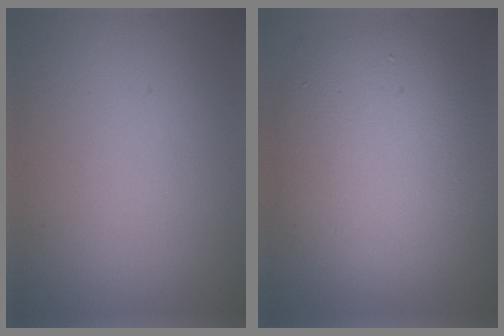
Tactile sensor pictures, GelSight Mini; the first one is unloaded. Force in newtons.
{"total": 9.6, "press": 9.6, "slide": 0.5}